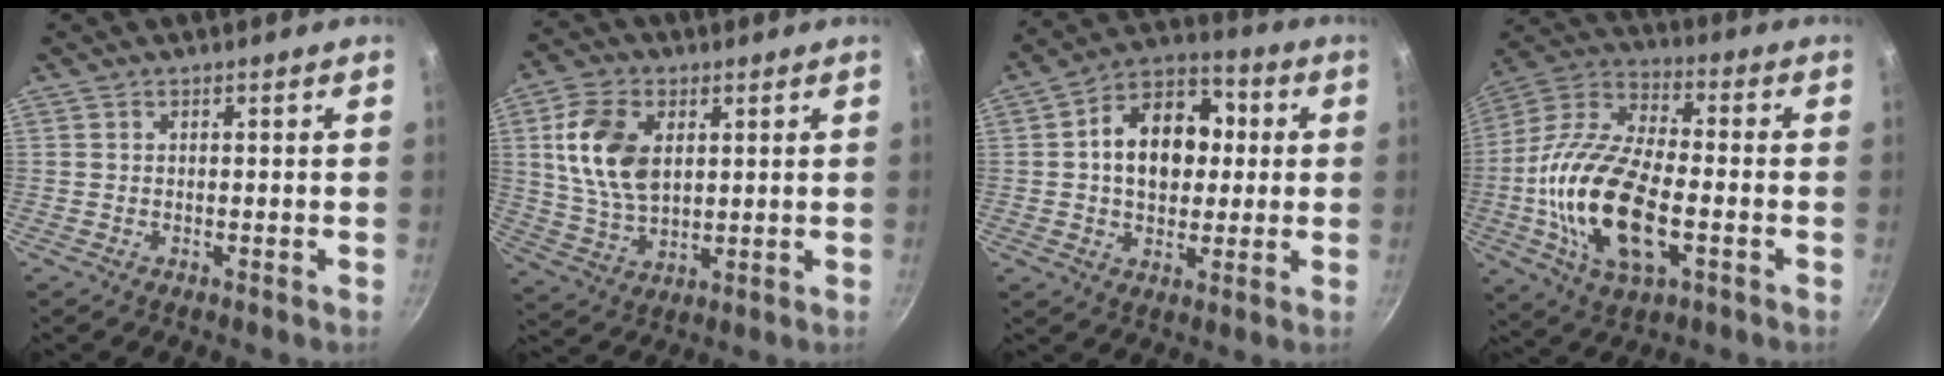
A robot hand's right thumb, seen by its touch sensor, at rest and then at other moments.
{"total": 13.0, "force": [3.2, 8.4, 9.5], "torque": [-0.165, -0.011, 0.065]}
{"total": 15.3, "force": [1.6, 11.0, 10.4], "torque": [-0.118, 0.025, 0.011]}
{"total": 21.9, "force": [-4.2, 10.5, 18.7], "torque": [-0.359, 0.024, -0.089]}